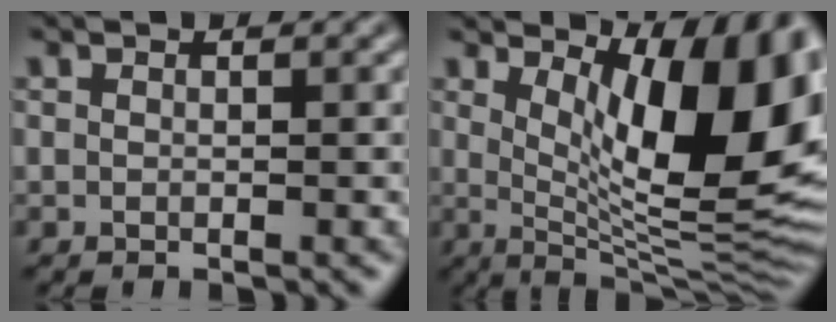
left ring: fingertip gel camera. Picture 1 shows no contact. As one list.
[{"total": 13.8, "force": [3.8, 4.8, 12.4], "torque": [-0.145, -0.012, 0.060]}]